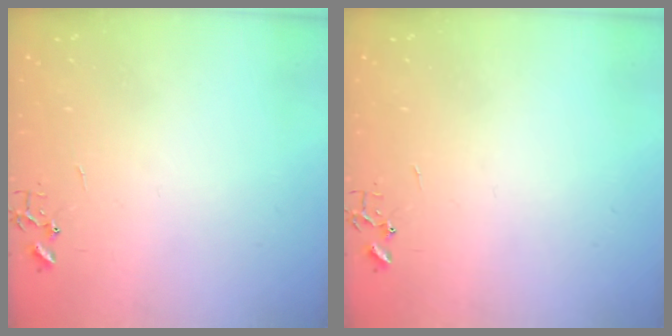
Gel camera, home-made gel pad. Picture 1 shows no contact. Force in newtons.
{"total": 0.0}